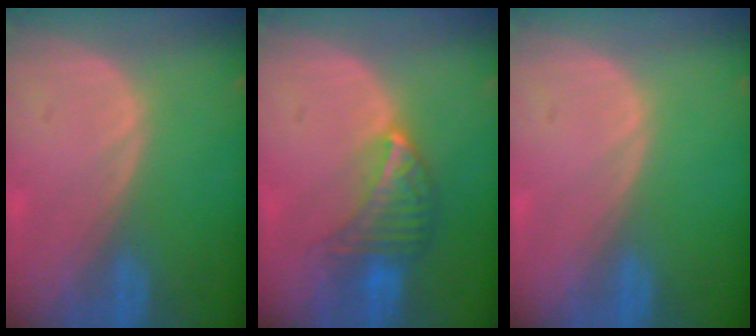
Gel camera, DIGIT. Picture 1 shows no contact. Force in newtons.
{"total": 6.7, "press": 6.0, "slide": 2.8}
{"total": 0.0}